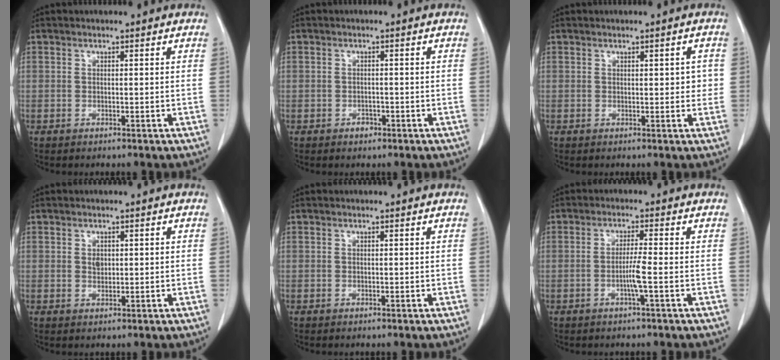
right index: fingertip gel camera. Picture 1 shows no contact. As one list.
[{"total": 1.3, "force": [-0.7, 1.0, 0.3], "torque": [-0.001, 0.004, -0.010]}, {"total": 2.6, "force": [0.4, 1.2, 2.3], "torque": [-0.026, 0.004, 0.006]}, {"total": 0.8, "force": [0.0, 0.5, 0.7], "torque": [-0.014, 0.000, 0.000]}, {"total": 0.0}, {"total": 3.3, "force": [-1.0, -0.5, 3.2], "torque": [-0.061, -0.004, -0.021]}]